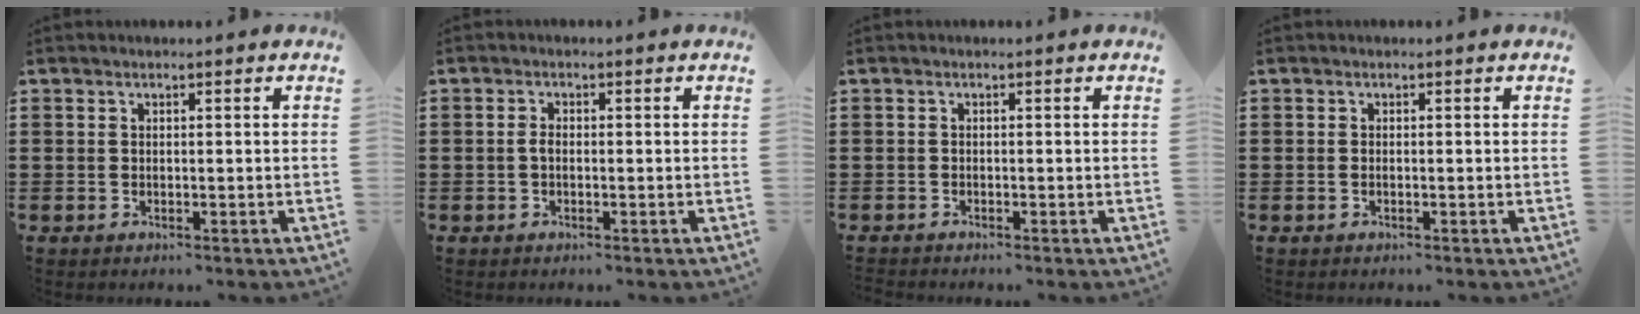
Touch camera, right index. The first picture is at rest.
{"total": 1.5, "force": [-0.4, 0.8, 1.2], "torque": [-0.031, -0.001, -0.009]}
{"total": 0.5, "force": [-0.5, 0.0, 0.0], "torque": [-0.002, -0.003, -0.011]}
{"total": 0.0}